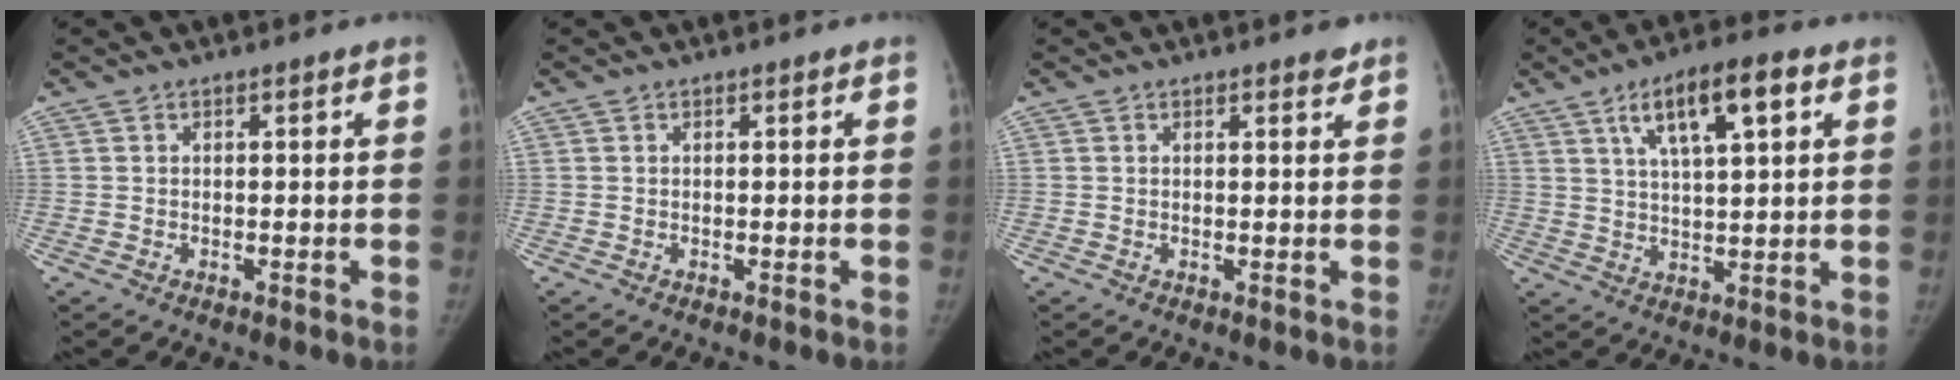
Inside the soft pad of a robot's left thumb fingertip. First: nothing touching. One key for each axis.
{"total": 0.0}
{"total": 1.2, "fx": 1.0, "fy": 0.3, "fz": 0.5, "tx": -0.003, "ty": -0.007, "tz": 0.012}
{"total": 11.0, "fx": 5.0, "fy": 3.4, "fz": 9.2, "tx": -0.142, "ty": -0.006, "tz": 0.084}